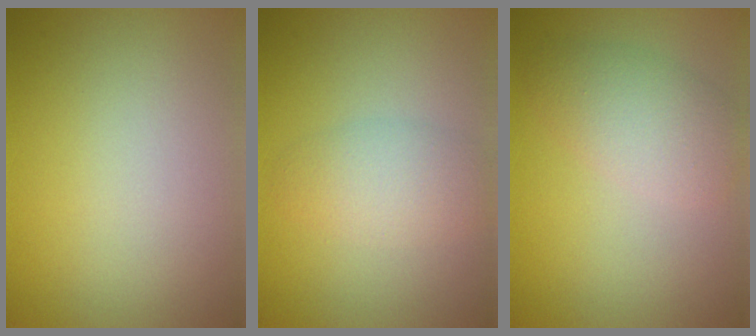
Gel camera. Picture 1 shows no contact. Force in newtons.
{"total": 3.1, "press": 3.1, "slide": 0.1}
{"total": 3.6, "press": 3.6, "slide": 0.1}